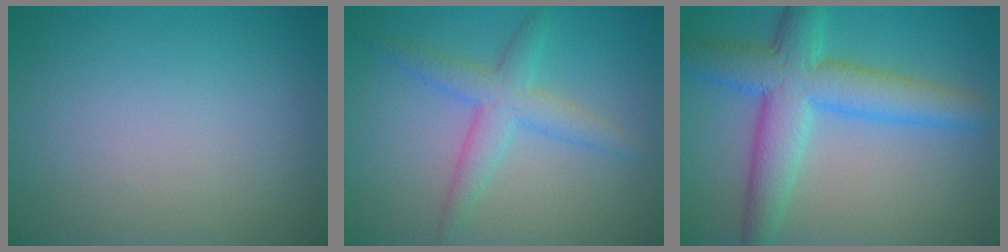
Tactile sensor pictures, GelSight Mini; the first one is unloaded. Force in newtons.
{"total": 3.5, "press": 3.5, "slide": 0.1}
{"total": 7.5, "press": 7.5, "slide": 0.2}